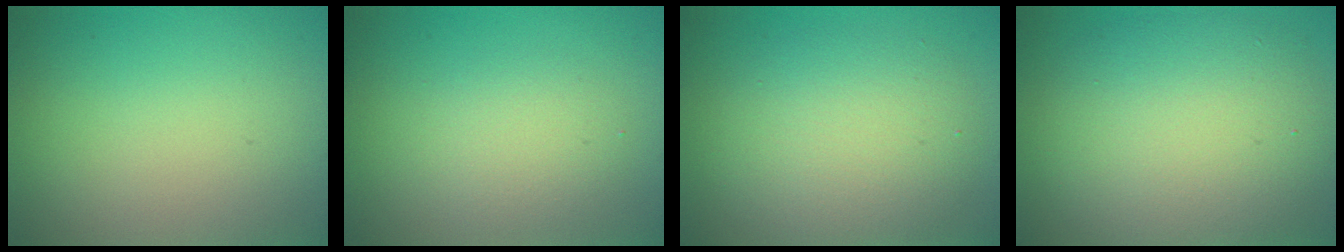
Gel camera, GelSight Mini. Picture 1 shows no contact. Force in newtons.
{"total": 2.5, "press": 2.5, "slide": 0.1}
{"total": 5.3, "press": 5.3, "slide": 0.1}
{"total": 8.9, "press": 8.9, "slide": 0.5}